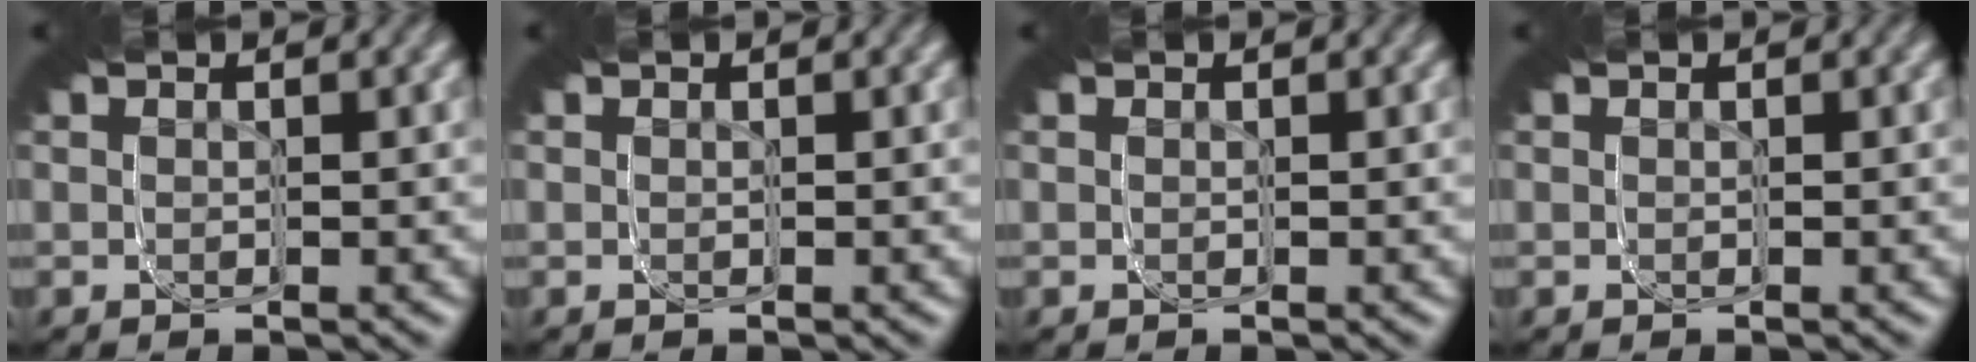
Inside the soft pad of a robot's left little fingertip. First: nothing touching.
{"total": 0.0}
{"total": 0.0}
{"total": 0.0}